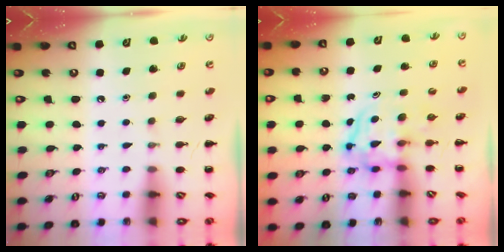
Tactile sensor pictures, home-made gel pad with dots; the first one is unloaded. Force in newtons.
{"total": 3.8, "press": 3.8, "slide": 0.4}